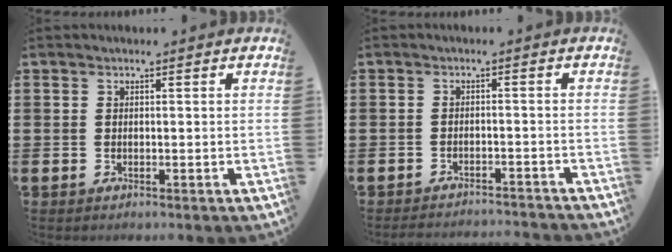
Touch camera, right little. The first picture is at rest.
{"total": 2.0, "force": [-2.0, -0.1, 0.0], "torque": [-0.003, 0.005, -0.042]}